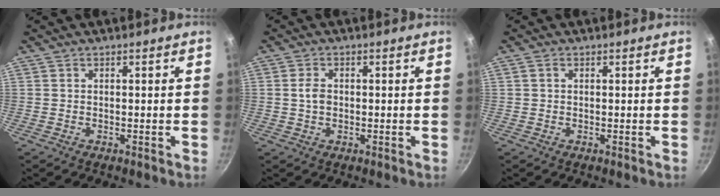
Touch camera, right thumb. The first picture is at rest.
{"total": 2.8, "force": [0.1, 2.0, 2.0], "torque": [-0.033, 0.006, -0.001]}
{"total": 0.7, "force": [0.2, 0.5, 0.4], "torque": [-0.008, 0.003, 0.004]}